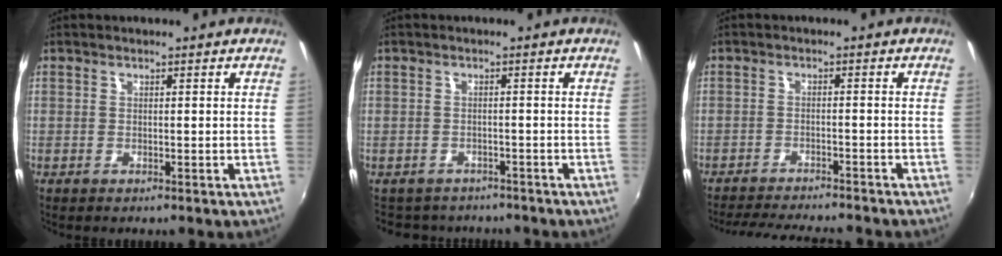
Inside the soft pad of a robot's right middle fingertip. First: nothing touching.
{"total": 5.5, "force": [-3.9, 3.8, 0.3], "torque": [-0.007, 0.023, -0.061]}
{"total": 11.7, "force": [-10.7, 1.4, 4.5], "torque": [-0.101, -0.015, -0.159]}